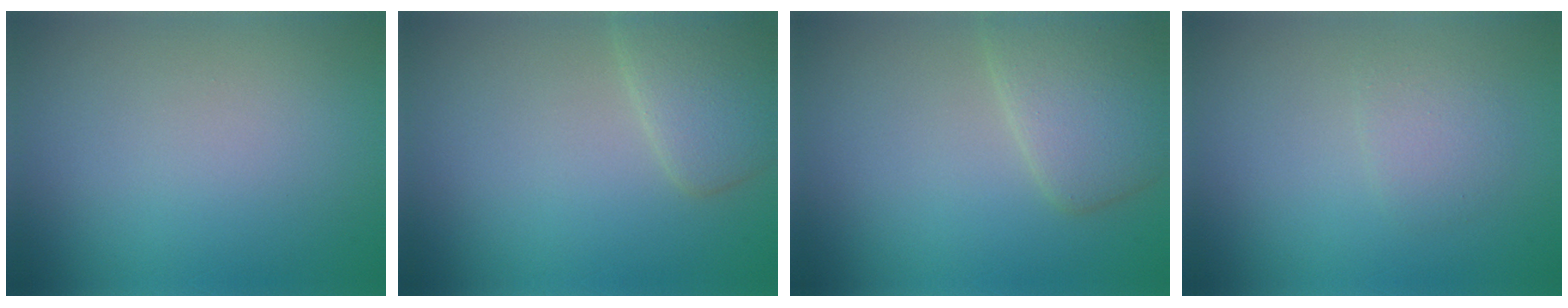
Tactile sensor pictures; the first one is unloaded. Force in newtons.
{"total": 2.9, "press": 2.9, "slide": 0.2}
{"total": 3.8, "press": 3.8, "slide": 0.3}
{"total": 1.6, "press": 1.6, "slide": 0.1}